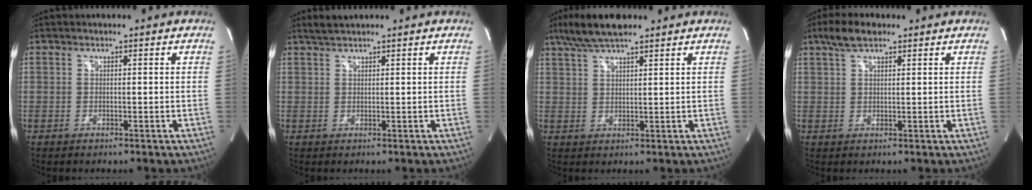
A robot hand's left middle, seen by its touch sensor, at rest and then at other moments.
{"total": 2.1, "force": [1.9, 0.1, 0.9], "torque": [-0.023, 0.011, 0.037]}
{"total": 7.4, "force": [5.8, 1.3, 4.5], "torque": [-0.093, 0.024, 0.105]}
{"total": 4.6, "force": [3.2, 1.5, 2.9], "torque": [-0.068, 0.016, 0.060]}